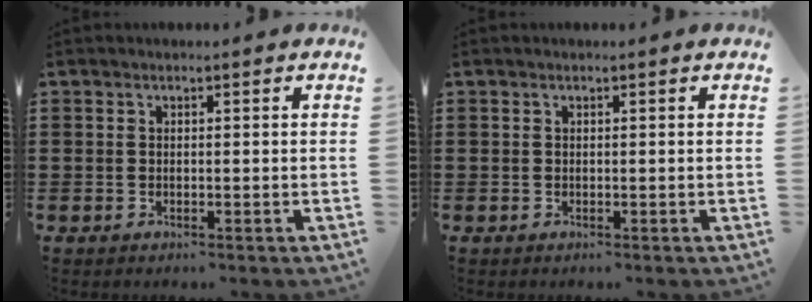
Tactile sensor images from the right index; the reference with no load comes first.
{"total": 0.0}